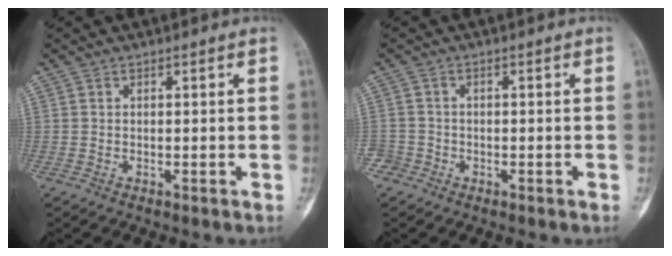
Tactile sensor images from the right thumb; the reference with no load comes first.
{"total": 2.3, "force": [-1.4, 1.9, -0.3], "torque": [0.013, 0.010, -0.033]}